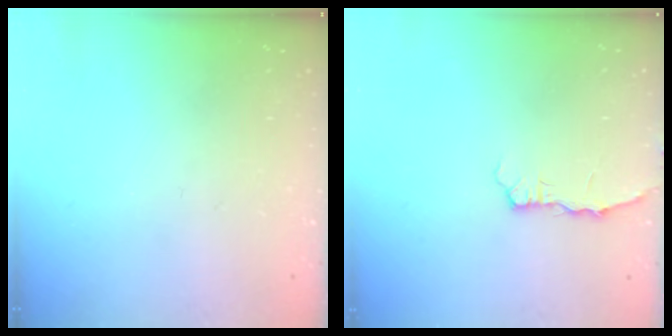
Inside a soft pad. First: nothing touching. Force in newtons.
{"total": 2.8, "press": 2.8, "slide": 0.3}